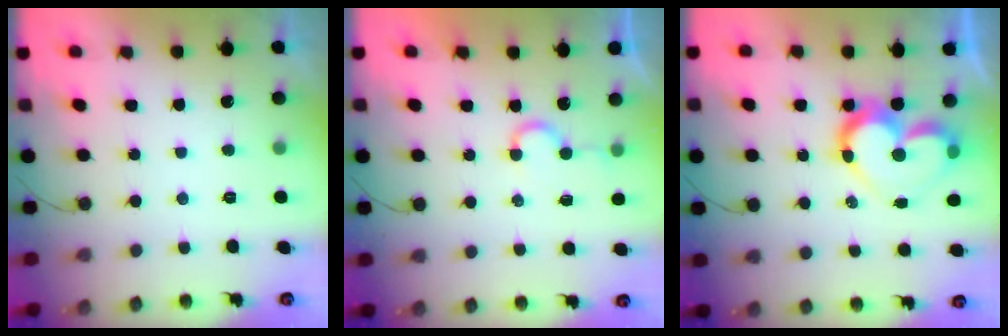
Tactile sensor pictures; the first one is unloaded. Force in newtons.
{"total": 3.6, "press": 3.5, "slide": 0.3}
{"total": 12.9, "press": 12.9, "slide": 1.5}